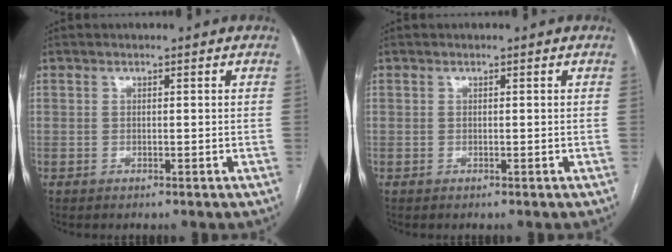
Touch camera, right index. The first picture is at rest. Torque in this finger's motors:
{"motor_torque": [0.00, 0.00, 0.00, 0.00]}